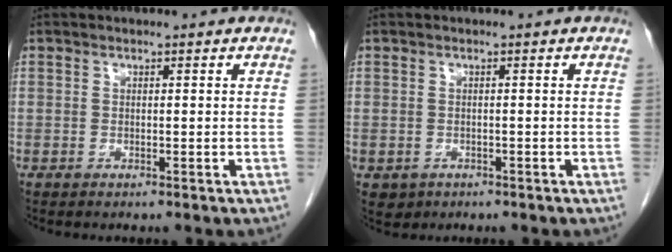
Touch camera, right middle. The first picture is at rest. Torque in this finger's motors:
{"motor_torque": [0.34, -0.12, -0.03, 0.00]}